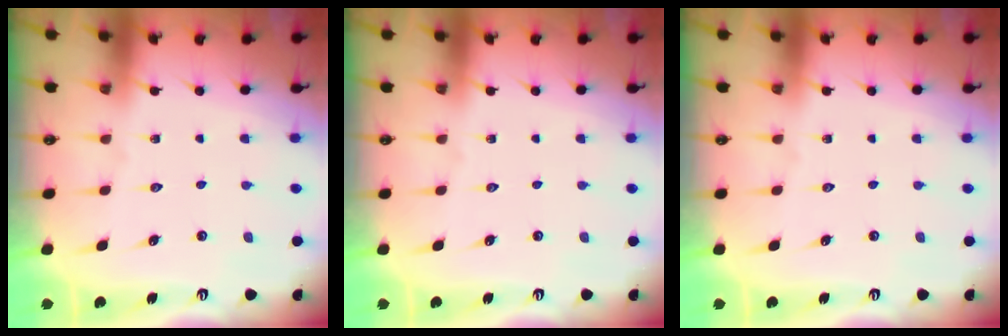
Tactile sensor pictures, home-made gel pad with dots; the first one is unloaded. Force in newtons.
{"total": 0.0}
{"total": 0.0}